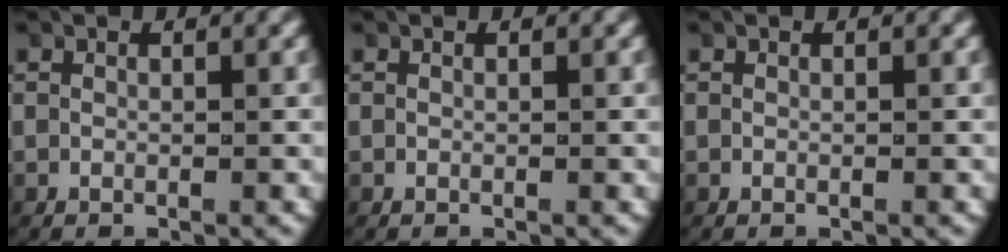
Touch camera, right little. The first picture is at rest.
{"total": 0.0}
{"total": 0.0}